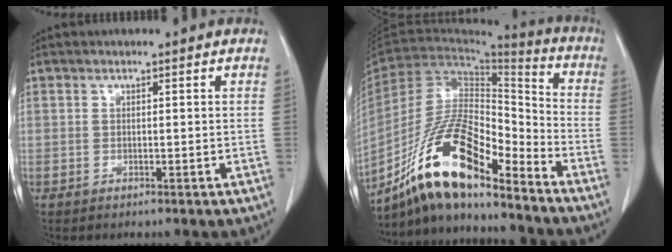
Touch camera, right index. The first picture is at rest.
{"total": 16.9, "force": [-12.2, 3.9, 10.9], "torque": [-0.198, 0.016, -0.220]}